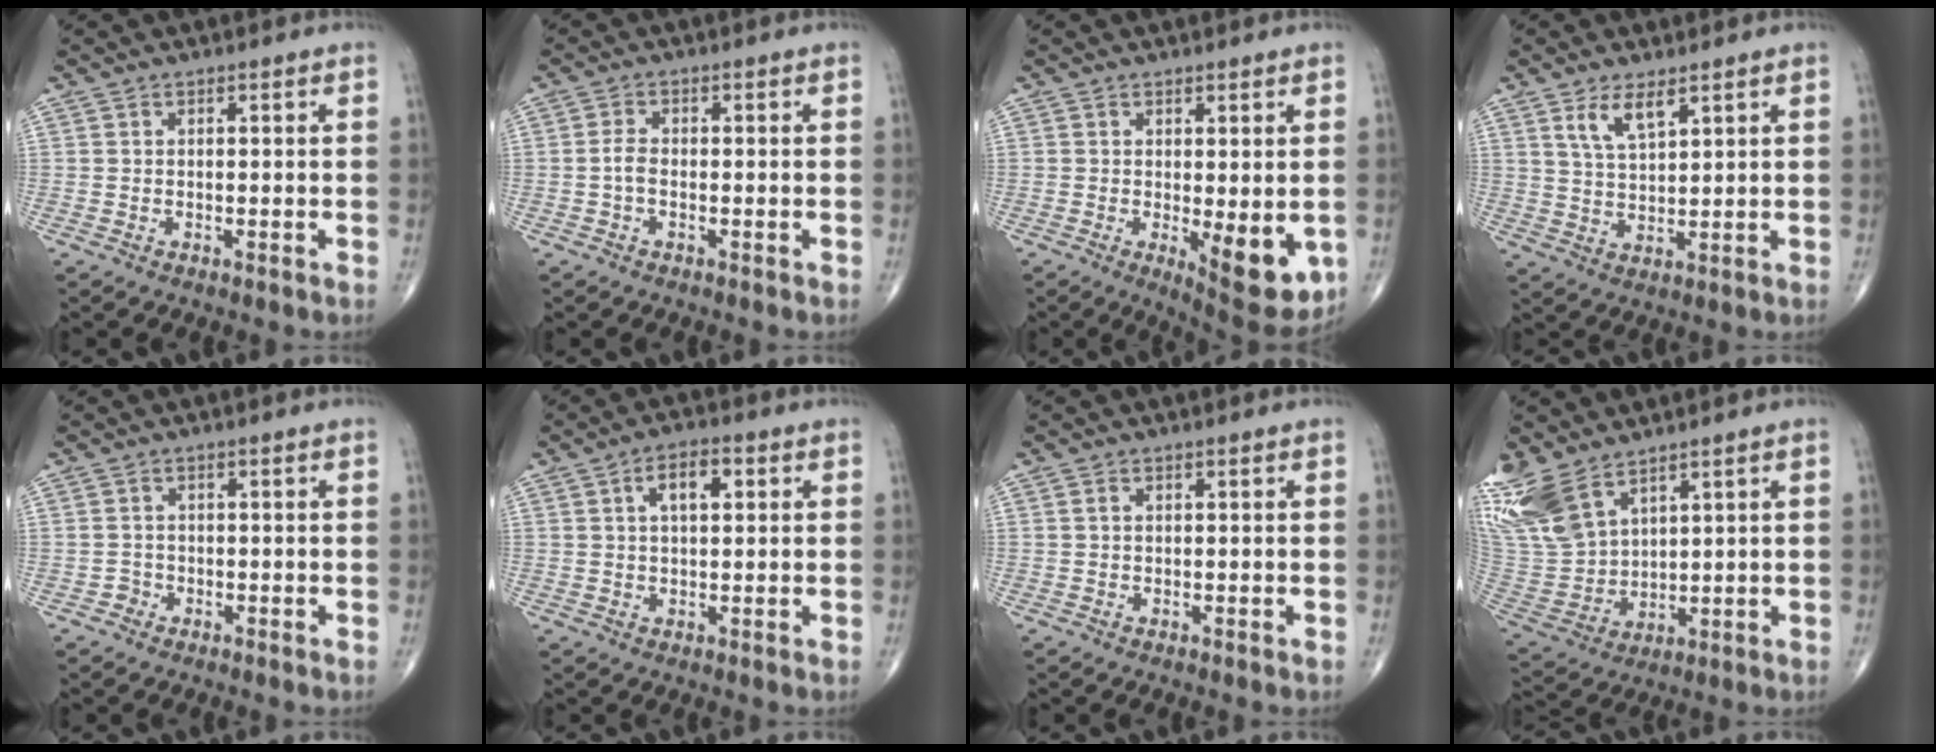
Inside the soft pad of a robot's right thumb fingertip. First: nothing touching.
{"total": 2.2, "force": [-0.6, 1.2, 1.8], "torque": [-0.035, 0.005, -0.016]}
{"total": 9.9, "force": [-1.9, 3.7, 9.0], "torque": [-0.108, -0.024, -0.015]}
{"total": 5.5, "force": [3.3, 2.0, 3.9], "torque": [-0.071, -0.020, 0.068]}
{"total": 1.2, "force": [-0.8, 1.0, -0.1], "torque": [0.006, 0.005, -0.020]}
{"total": 5.5, "force": [1.6, 2.8, 4.4], "torque": [-0.066, 0.008, 0.023]}
{"total": 0.5, "force": [0.1, 0.4, 0.3], "torque": [-0.006, 0.001, 0.001]}
{"total": 16.2, "force": [10.5, 8.5, 9.0], "torque": [-0.209, -0.027, 0.225]}